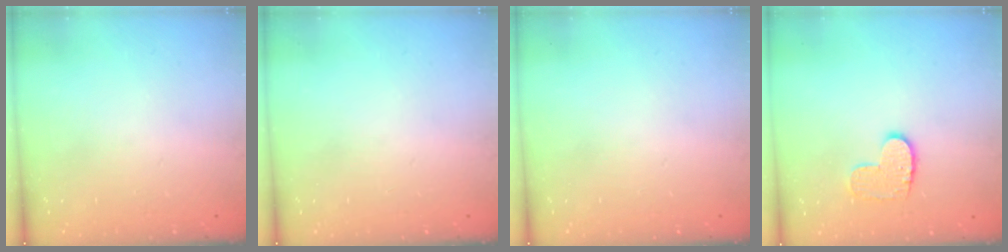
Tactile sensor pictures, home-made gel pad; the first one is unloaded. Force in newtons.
{"total": 0.0}
{"total": 0.0}
{"total": 7.9, "press": 7.9, "slide": 0.3}